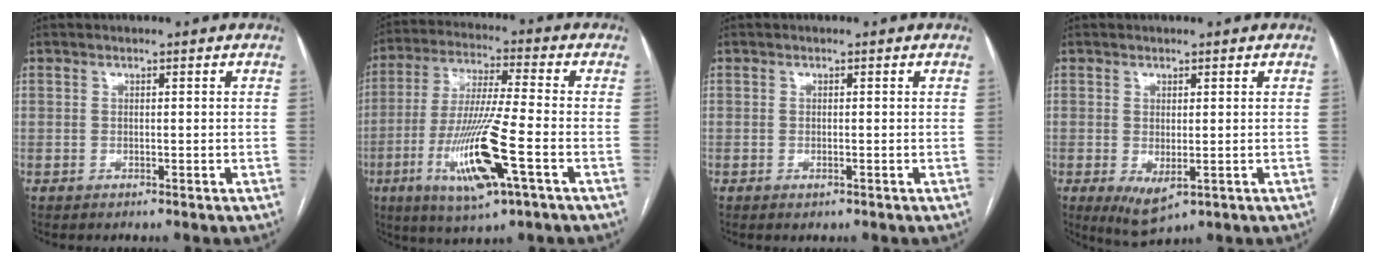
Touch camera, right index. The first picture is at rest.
{"total": 15.1, "force": [-5.3, 1.0, 14.1], "torque": [-0.286, -0.024, -0.095]}
{"total": 0.7, "force": [-0.4, 0.3, 0.5], "torque": [-0.006, -0.002, -0.004]}
{"total": 4.6, "force": [-1.1, 2.0, 4.0], "torque": [-0.066, -0.014, -0.001]}